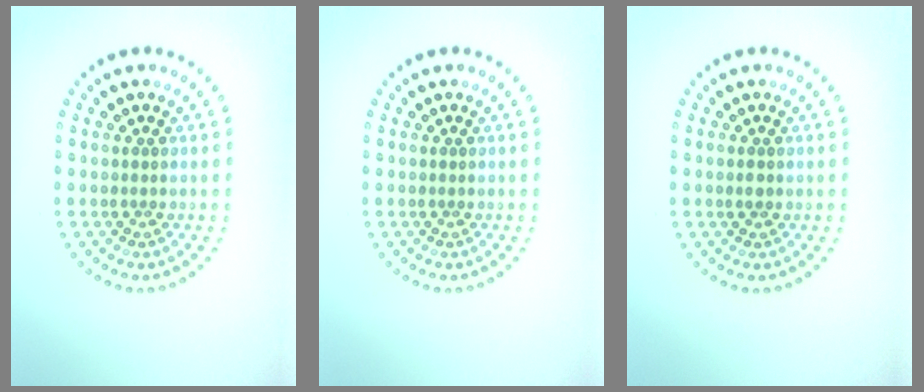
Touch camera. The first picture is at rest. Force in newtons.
{"total": 0.0}
{"total": 0.9, "press": 0.9, "slide": 0.1}